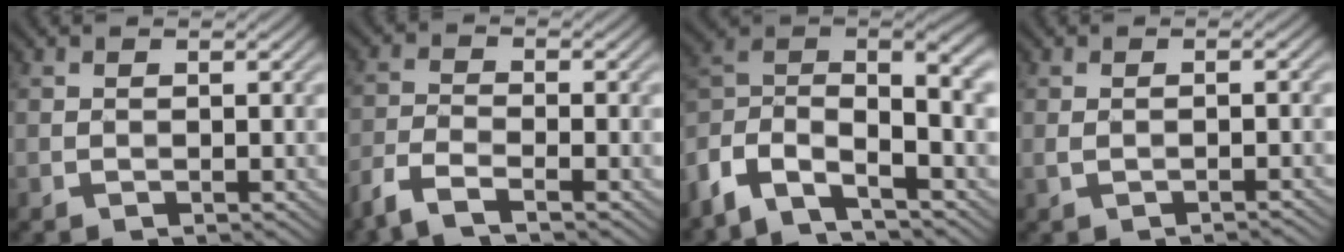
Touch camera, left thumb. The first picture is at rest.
{"total": 4.5, "force": [-3.4, 0.9, 2.7], "torque": [-0.064, -0.008, -0.082]}
{"total": 11.7, "force": [-5.0, 5.5, 9.0], "torque": [-0.190, -0.010, -0.105]}
{"total": 1.9, "force": [-0.6, 0.5, 1.8], "torque": [-0.025, 0.005, -0.017]}